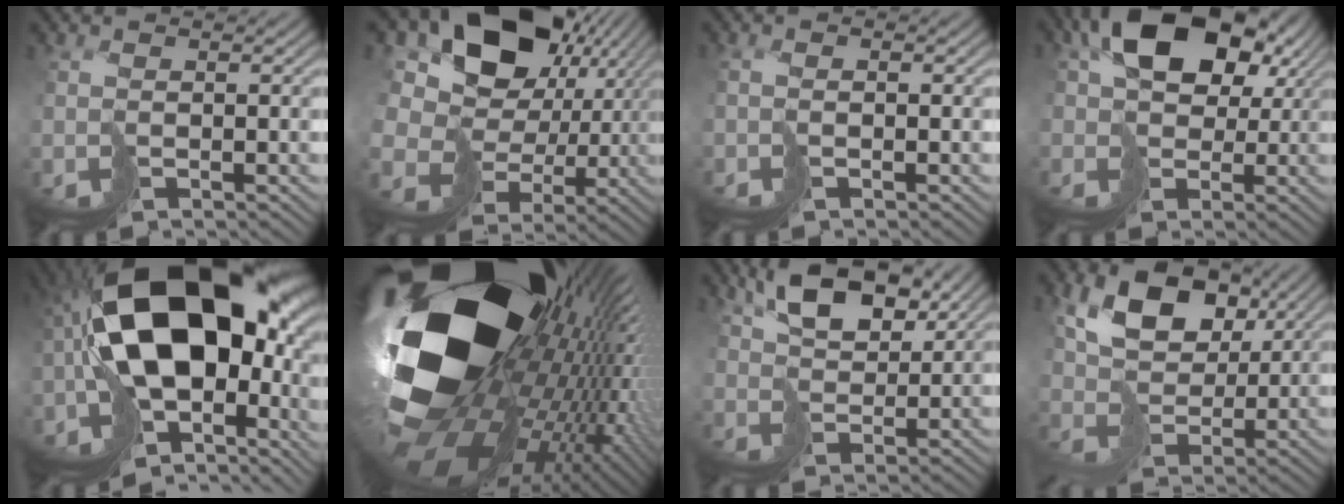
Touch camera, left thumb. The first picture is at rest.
{"total": 19.4, "force": [5.4, 15.1, 10.9], "torque": [-0.262, 0.011, 0.102]}
{"total": 1.4, "force": [-0.7, 0.5, 1.1], "torque": [-0.026, 0.002, -0.019]}
{"total": 14.6, "force": [4.1, 10.4, 9.4], "torque": [-0.176, 0.005, 0.071]}
{"total": 21.4, "force": [-1.0, 13.3, 16.8], "torque": [-0.332, -0.031, 0.004]}
{"total": 21.9, "force": [2.8, 14.0, 16.6], "torque": [-0.309, -0.063, 0.052]}
{"total": 8.2, "force": [4.5, 4.3, 5.3], "torque": [-0.109, 0.006, 0.084]}
{"total": 11.2, "force": [4.8, 7.4, 6.9], "torque": [-0.145, 0.005, 0.084]}